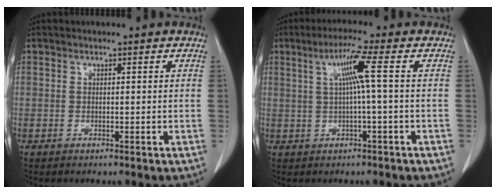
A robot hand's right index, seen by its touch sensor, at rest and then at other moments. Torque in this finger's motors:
{"motor_torque": [0.72, 0.07, 0.26, 0.08]}